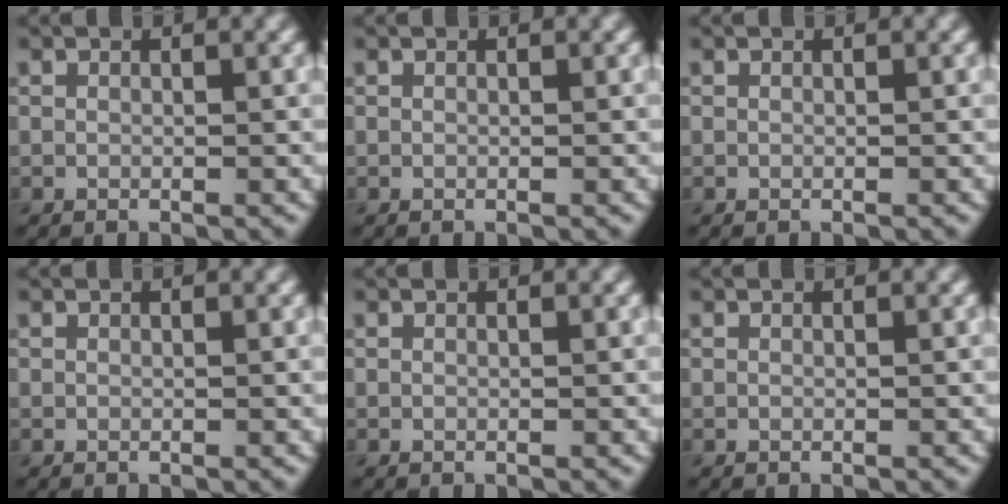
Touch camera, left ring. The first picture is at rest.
{"total": 0.0}
{"total": 0.0}
{"total": 0.0}
{"total": 0.0}
{"total": 0.0}